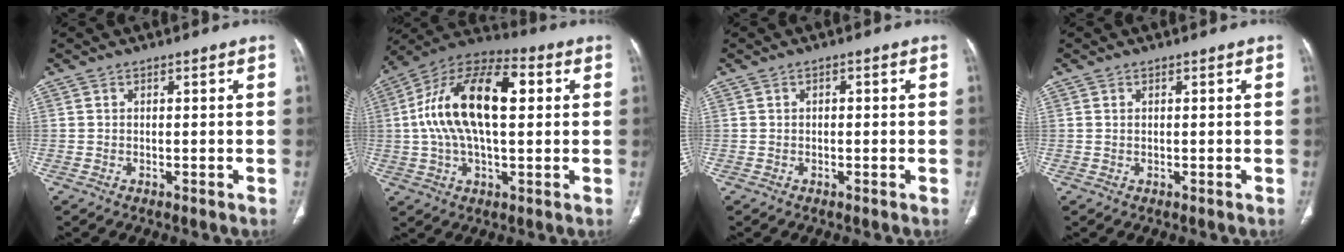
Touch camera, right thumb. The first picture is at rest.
{"total": 19.9, "force": [3.0, 9.6, 17.1], "torque": [-0.306, 0.030, 0.043]}
{"total": 0.7, "force": [0.0, 0.5, 0.5], "torque": [-0.004, 0.003, -0.001]}
{"total": 0.0}